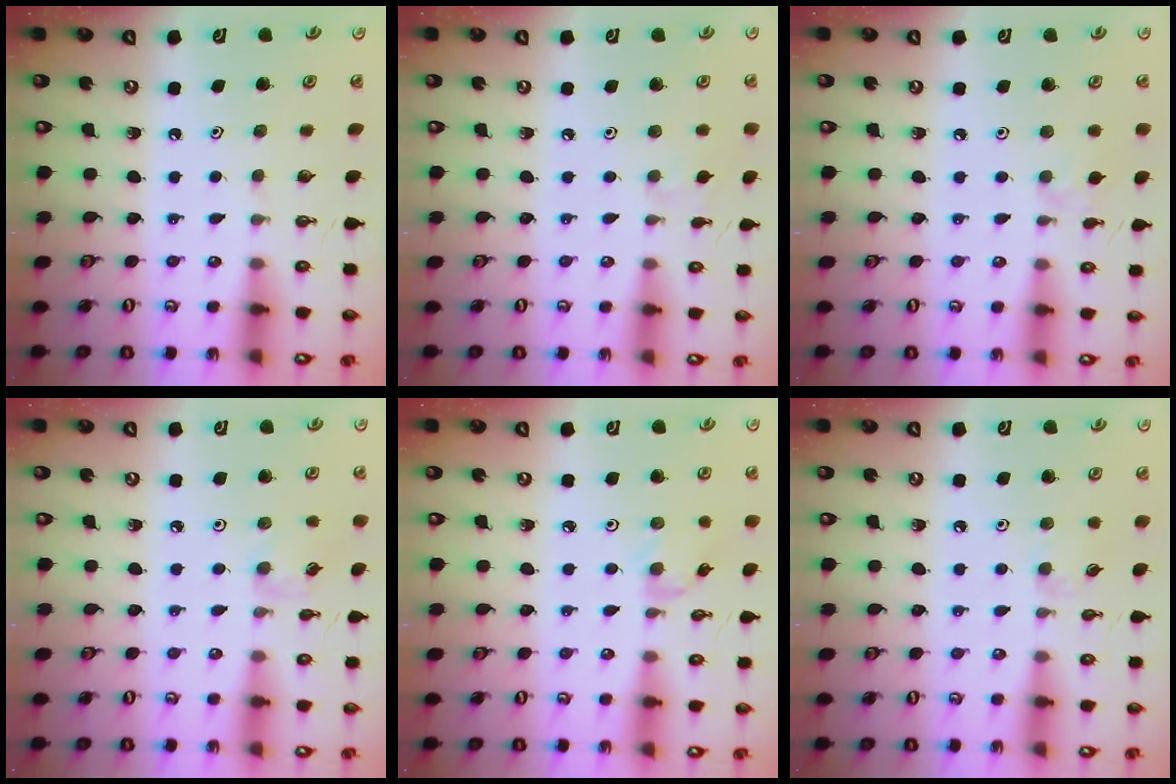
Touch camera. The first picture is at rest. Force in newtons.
{"total": 2.3, "press": 2.3, "slide": 0.6}
{"total": 1.9, "press": 1.8, "slide": 0.4}
{"total": 2.9, "press": 2.8, "slide": 0.5}
{"total": 0.7, "press": 0.7, "slide": 0.2}
{"total": 3.1, "press": 3.0, "slide": 0.6}